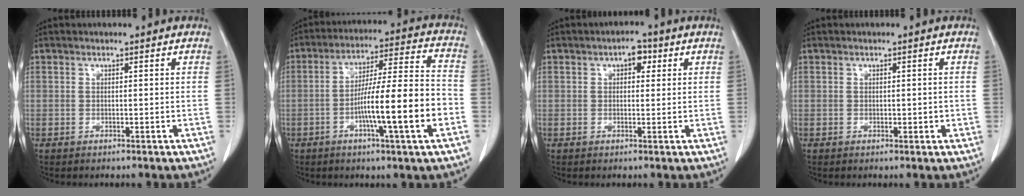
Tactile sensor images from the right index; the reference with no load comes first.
{"total": 14.9, "force": [-4.4, 0.1, 14.2], "torque": [-0.233, 0.008, -0.070]}
{"total": 2.8, "force": [1.1, 1.5, 2.1], "torque": [-0.030, 0.014, 0.013]}
{"total": 1.3, "force": [-0.1, 0.7, 1.0], "torque": [-0.009, 0.001, 0.003]}